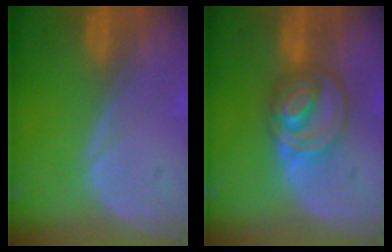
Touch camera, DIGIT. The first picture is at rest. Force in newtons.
{"total": 7.9, "press": 6.9, "slide": 3.8}